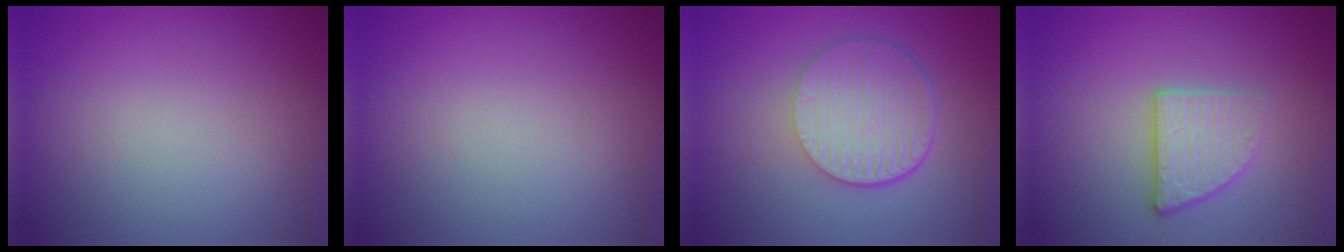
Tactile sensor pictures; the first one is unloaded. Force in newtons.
{"total": 0.0}
{"total": 6.5, "press": 4.4, "slide": 4.7}
{"total": 2.7, "press": 2.6, "slide": 0.8}